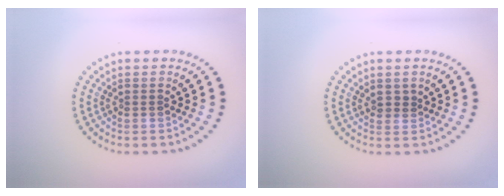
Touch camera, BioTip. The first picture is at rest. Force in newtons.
{"total": 0.9, "press": 0.7, "slide": 0.6}